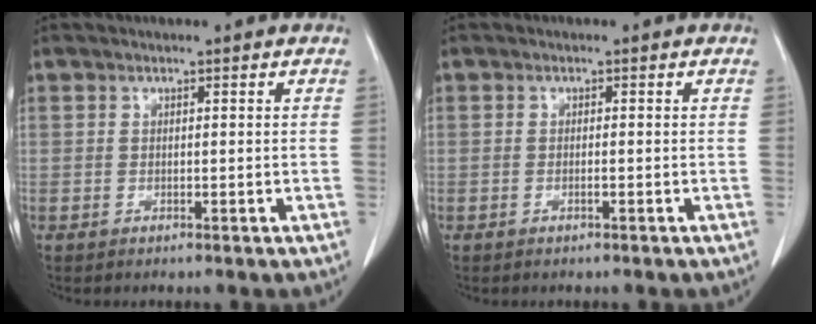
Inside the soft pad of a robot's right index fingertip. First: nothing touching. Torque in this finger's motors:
{"motor_torque": [-0.11, 0.07, -0.10, -0.01]}